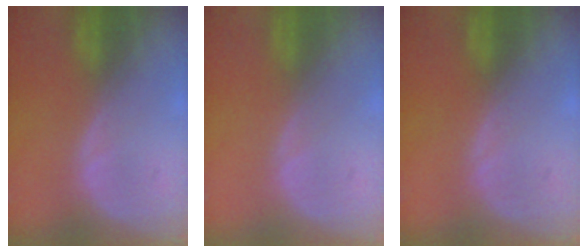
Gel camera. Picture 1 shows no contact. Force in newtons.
{"total": 0.0}
{"total": 0.0}